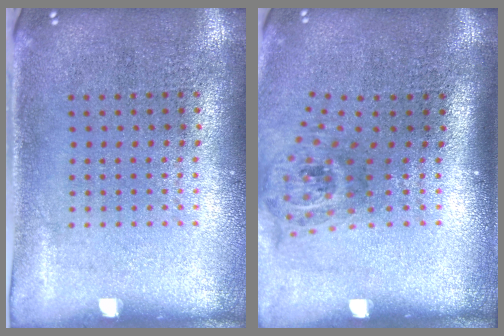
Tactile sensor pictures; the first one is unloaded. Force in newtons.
{"total": 2.0, "press": 1.4, "slide": 1.5}